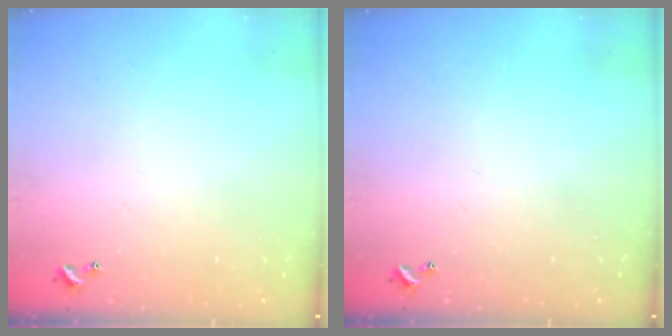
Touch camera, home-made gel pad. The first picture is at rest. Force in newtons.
{"total": 0.0}